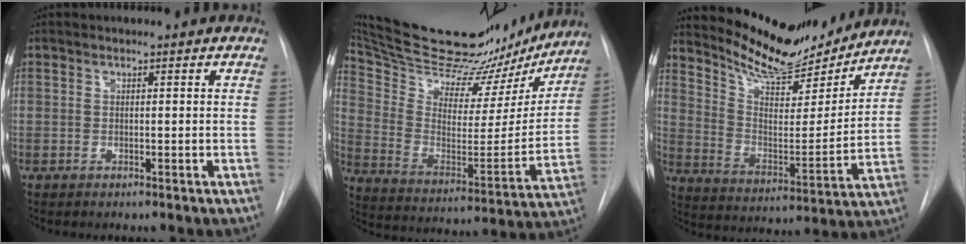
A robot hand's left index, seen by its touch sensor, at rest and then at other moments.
{"total": 30.2, "force": [26.2, 8.8, 12.2], "torque": [-0.211, -0.022, 0.373]}
{"total": 15.1, "force": [14.3, 3.0, 4.0], "torque": [-0.074, -0.028, 0.232]}